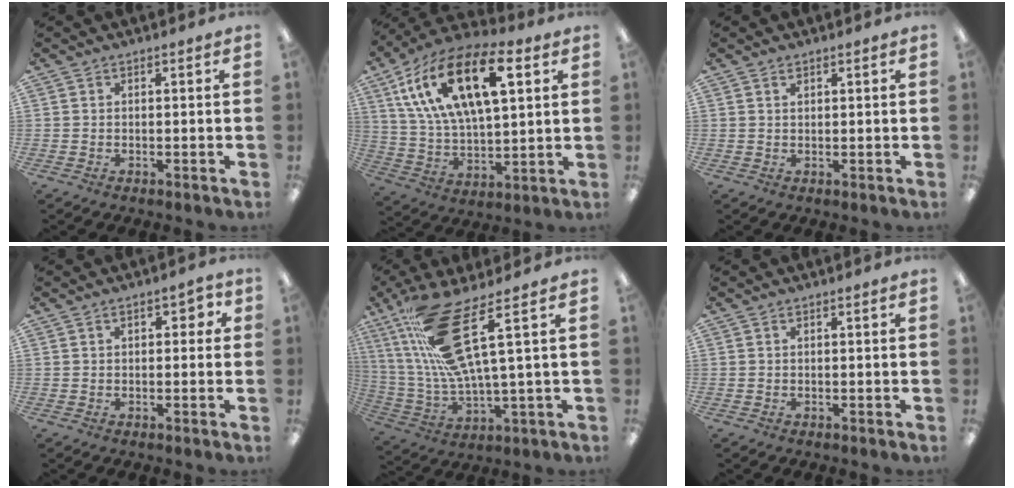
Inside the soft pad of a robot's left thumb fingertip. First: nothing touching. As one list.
[{"total": 21.6, "force": [9.7, 10.5, 16.1], "torque": [-0.320, -0.021, 0.163]}, {"total": 1.2, "force": [0.8, 0.6, 0.7], "torque": [-0.006, -0.002, 0.013]}, {"total": 4.1, "force": [1.1, 2.2, 3.2], "torque": [-0.049, 0.004, 0.014]}, {"total": 20.0, "force": [8.4, 4.8, 17.5], "torque": [-0.354, -0.024, 0.135]}, {"total": 0.0}]